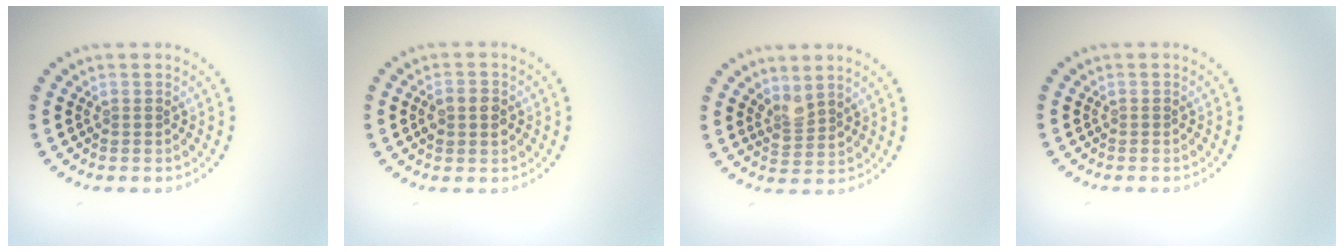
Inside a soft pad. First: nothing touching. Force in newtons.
{"total": 2.7, "press": 2.7, "slide": 0.1}
{"total": 1.8, "press": 1.4, "slide": 1.1}
{"total": 0.0}